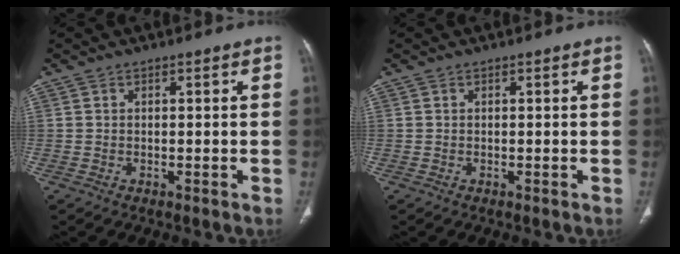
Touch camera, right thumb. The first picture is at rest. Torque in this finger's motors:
{"motor_torque": [0.00, 0.00, -0.21, 0.21, 0.00]}